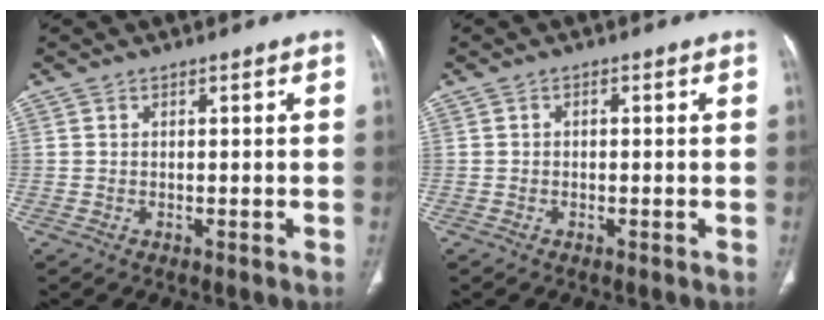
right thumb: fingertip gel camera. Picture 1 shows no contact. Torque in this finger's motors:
{"motor_torque": [-0.77, 0.09, -0.30, 0.32, 0.00]}